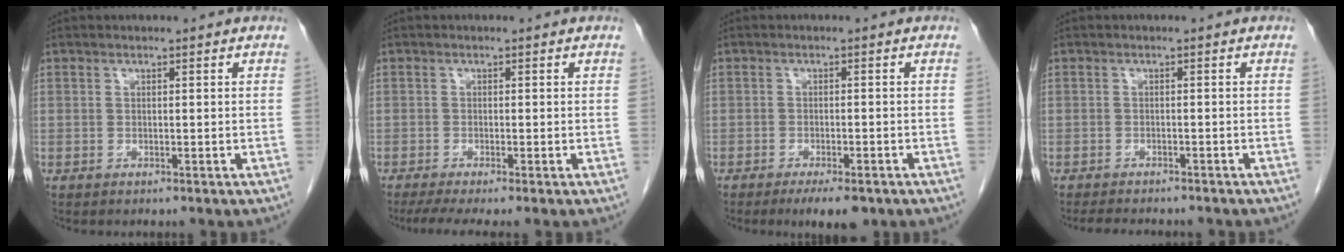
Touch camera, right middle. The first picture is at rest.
{"total": 4.4, "force": [-3.3, 0.1, 3.0], "torque": [-0.047, -0.013, -0.056]}
{"total": 5.1, "force": [-3.5, 1.4, 3.4], "torque": [-0.045, -0.006, -0.048]}
{"total": 6.8, "force": [-6.0, 1.6, 2.8], "torque": [-0.036, -0.003, -0.081]}